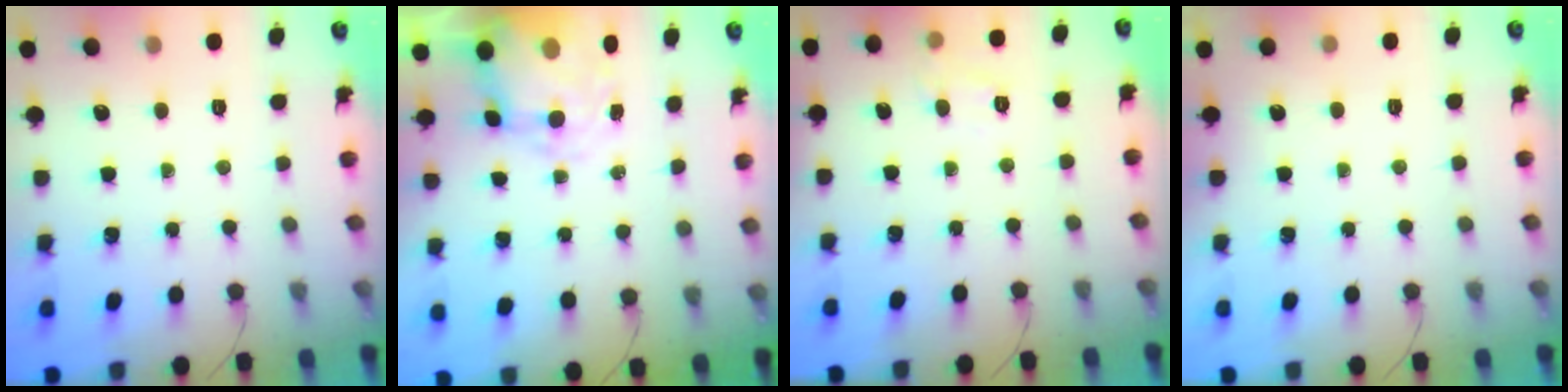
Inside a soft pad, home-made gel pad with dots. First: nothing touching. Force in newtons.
{"total": 8.4, "press": 8.2, "slide": 1.5}
{"total": 6.4, "press": 6.3, "slide": 1.1}
{"total": 1.9, "press": 1.9, "slide": 0.3}